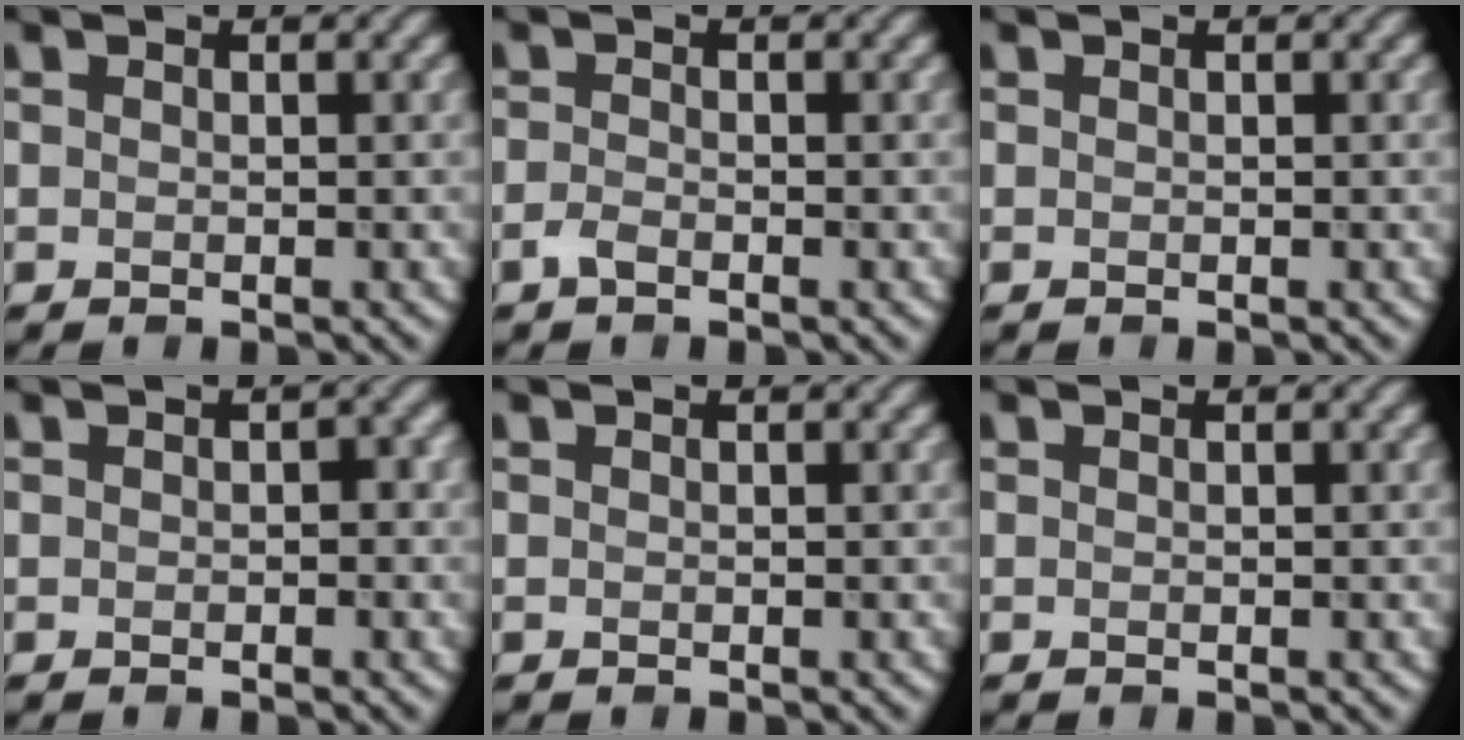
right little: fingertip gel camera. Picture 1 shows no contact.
{"total": 1.3, "force": [-1.1, 0.3, 0.7], "torque": [-0.018, 0.004, -0.021]}
{"total": 0.0}
{"total": 0.9, "force": [-0.4, 0.6, 0.5], "torque": [-0.005, 0.005, -0.007]}
{"total": 0.0}
{"total": 0.0}